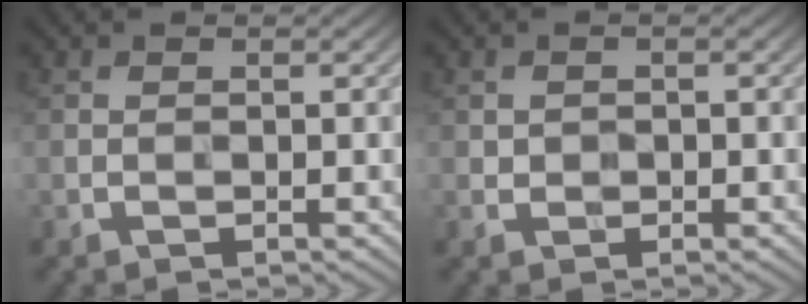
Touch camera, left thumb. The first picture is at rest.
{"total": 1.0, "force": [0.0, 0.9, 0.3], "torque": [-0.006, 0.000, -0.003]}